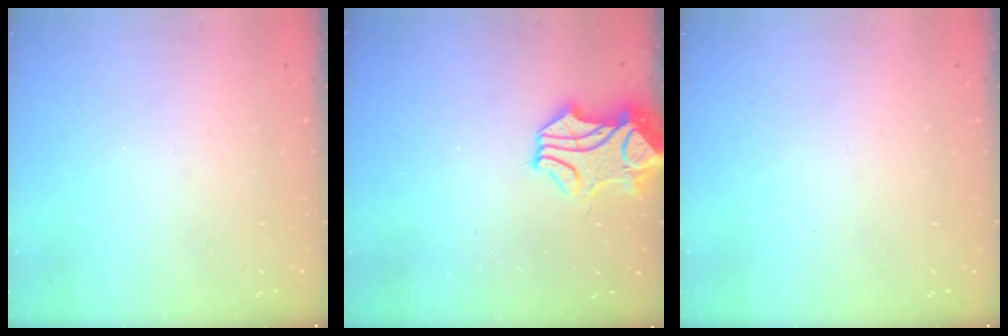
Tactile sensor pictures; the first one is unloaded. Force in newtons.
{"total": 2.2, "press": 1.8, "slide": 1.1}
{"total": 0.0}